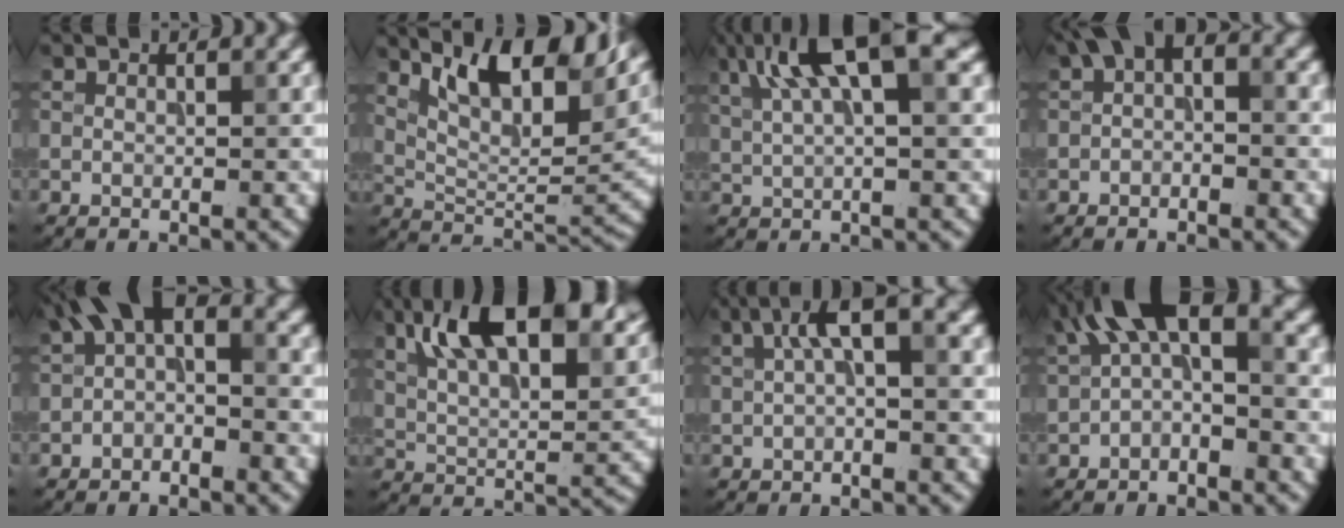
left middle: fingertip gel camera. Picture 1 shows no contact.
{"total": 13.3, "force": [7.5, 5.0, 9.7], "torque": [-0.140, 0.019, 0.123]}
{"total": 7.9, "force": [3.6, 2.1, 6.8], "torque": [-0.120, 0.019, 0.065]}
{"total": 3.1, "force": [0.4, 1.8, 2.5], "torque": [-0.033, 0.013, -0.006]}
{"total": 5.0, "force": [0.4, 2.7, 4.2], "torque": [-0.063, 0.020, -0.011]}
{"total": 14.1, "force": [8.0, 5.4, 10.2], "torque": [-0.154, 0.016, 0.115]}
{"total": 4.2, "force": [1.4, 1.1, 3.9], "torque": [-0.069, 0.014, 0.017]}
{"total": 6.8, "force": [1.6, 3.0, 5.9], "torque": [-0.100, 0.023, 0.012]}